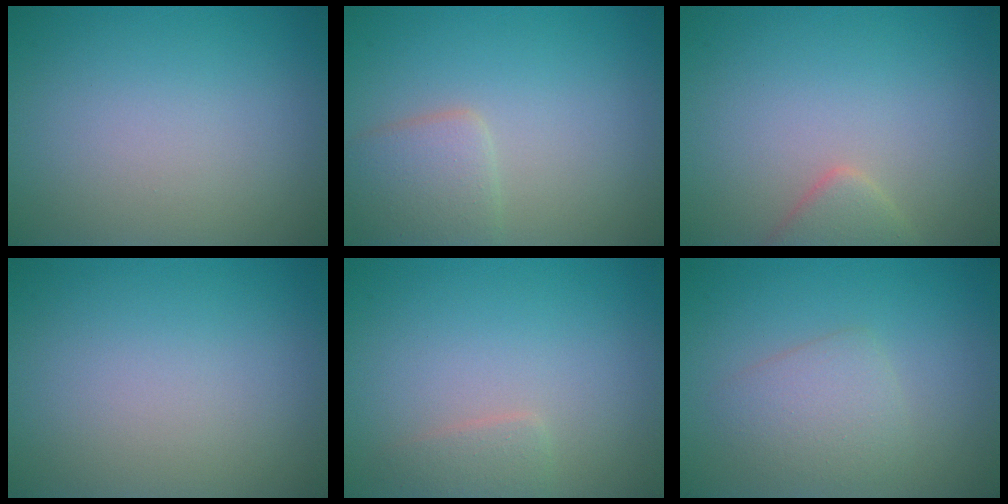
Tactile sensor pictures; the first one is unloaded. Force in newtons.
{"total": 2.9, "press": 2.9, "slide": 0.2}
{"total": 2.1, "press": 2.1, "slide": 0.2}
{"total": 0.0}
{"total": 1.3, "press": 1.3, "slide": 0.1}
{"total": 2.6, "press": 2.6, "slide": 0.1}